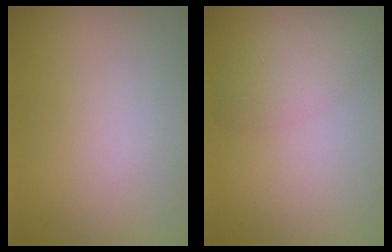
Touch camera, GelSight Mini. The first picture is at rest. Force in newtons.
{"total": 2.5, "press": 2.5, "slide": 0.1}